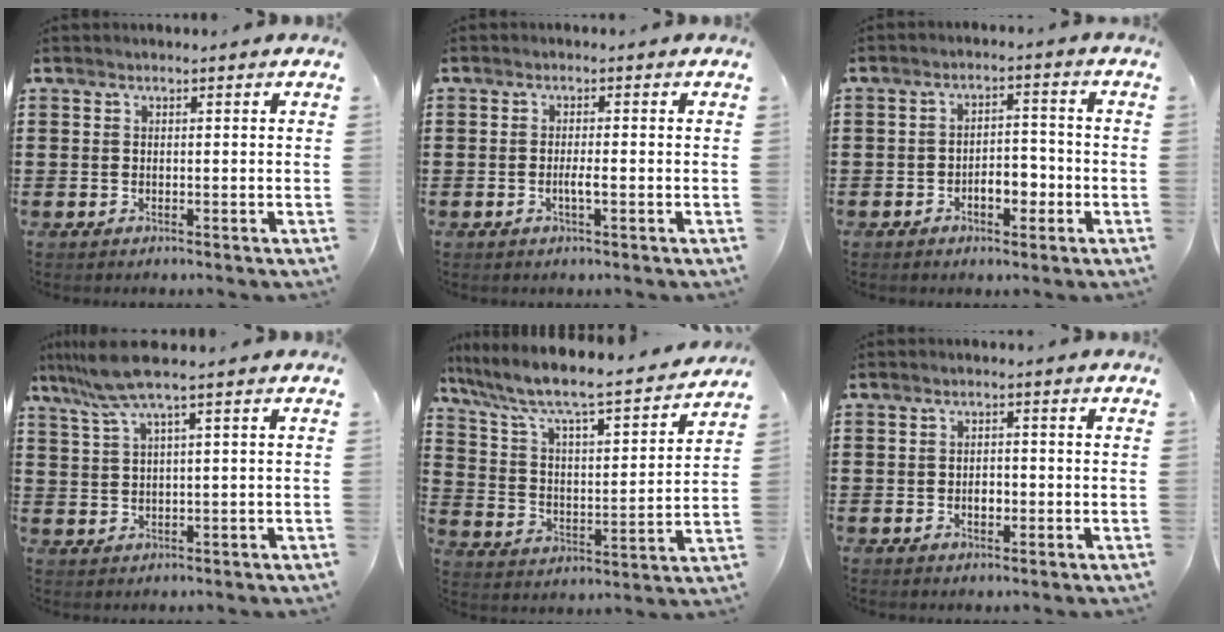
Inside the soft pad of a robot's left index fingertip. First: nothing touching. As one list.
[{"total": 2.0, "force": [-0.7, 0.3, 1.9], "torque": [-0.040, -0.004, -0.014]}, {"total": 4.6, "force": [-2.1, 2.5, 3.2], "torque": [-0.051, 0.005, -0.041]}, {"total": 5.7, "force": [3.1, 0.0, 4.8], "torque": [-0.109, -0.004, 0.054]}, {"total": 6.1, "force": [5.2, 0.8, 3.2], "torque": [-0.089, -0.048, 0.078]}, {"total": 2.0, "force": [-0.6, 1.2, 1.6], "torque": [-0.032, 0.003, -0.012]}]